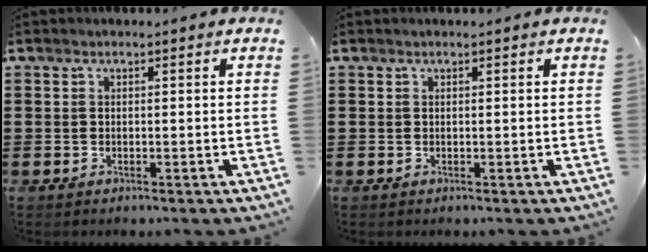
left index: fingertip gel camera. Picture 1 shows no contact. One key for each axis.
{"total": 0.0}